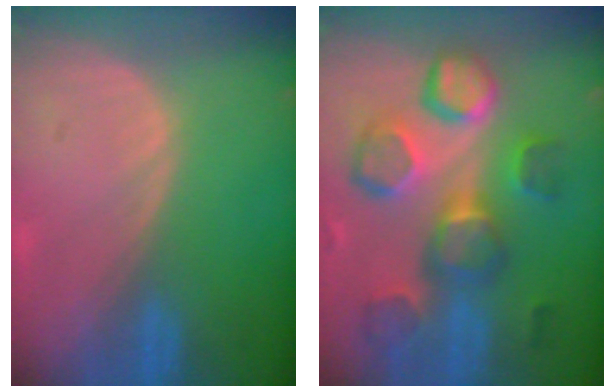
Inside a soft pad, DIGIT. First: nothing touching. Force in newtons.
{"total": 11.3, "press": 10.8, "slide": 3.2}